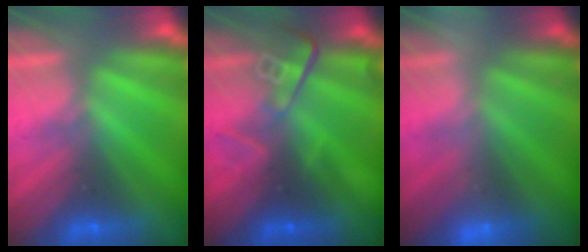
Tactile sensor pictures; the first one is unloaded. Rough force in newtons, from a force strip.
{"total": 2.8}
{"total": 2.2}